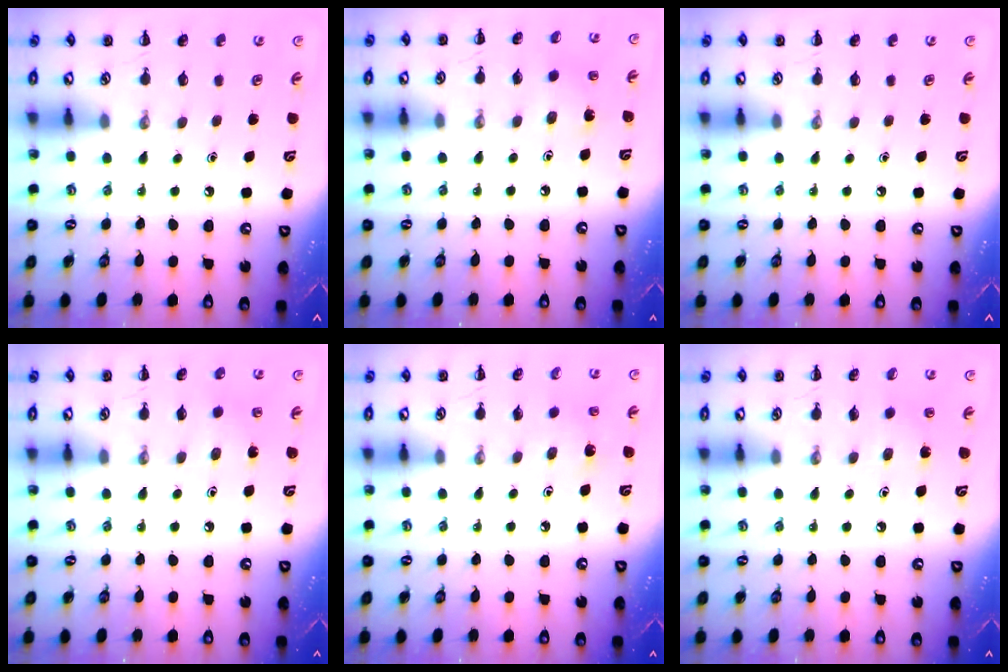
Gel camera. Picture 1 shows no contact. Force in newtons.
{"total": 2.7, "press": 2.6, "slide": 0.7}
{"total": 0.0}
{"total": 1.5, "press": 1.4, "slide": 0.6}
{"total": 2.0, "press": 1.9, "slide": 0.8}
{"total": 4.9, "press": 4.8, "slide": 1.1}